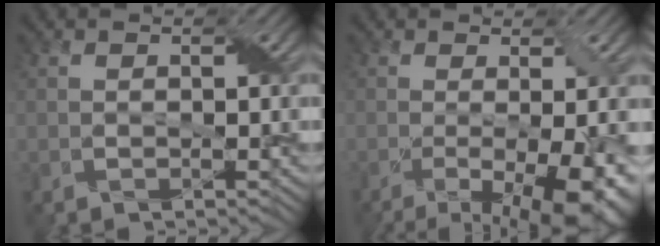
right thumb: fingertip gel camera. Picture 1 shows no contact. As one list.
[{"total": 11.8, "force": [-3.6, 3.8, 10.6], "torque": [-0.142, -0.028, -0.032]}]